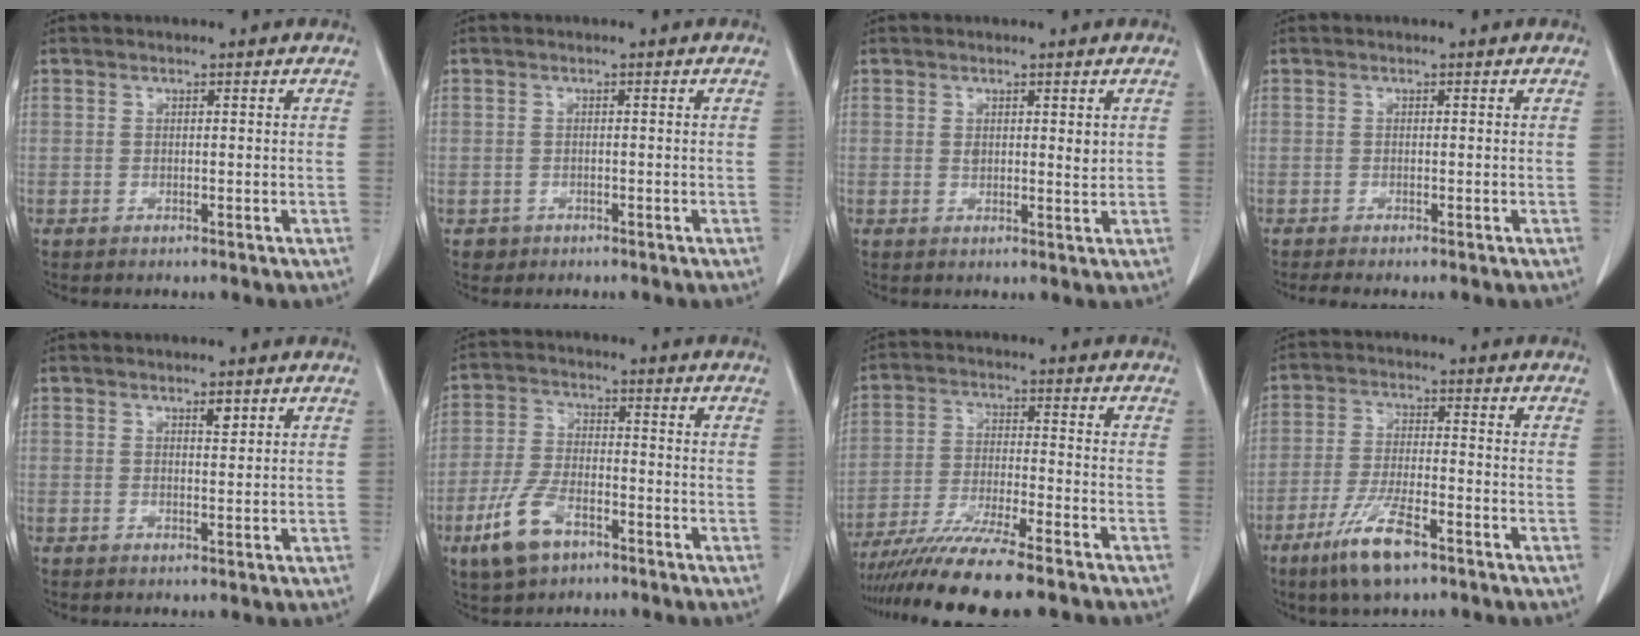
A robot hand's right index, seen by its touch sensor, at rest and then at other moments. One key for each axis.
{"total": 1.3, "fx": -0.6, "fy": 1.1, "fz": -0.2, "tx": -0.001, "ty": 0.005, "tz": -0.006}
{"total": 2.2, "fx": 0.8, "fy": 0.9, "fz": 1.8, "tx": -0.027, "ty": -0.008, "tz": 0.013}
{"total": 2.0, "fx": -1.7, "fy": 0.0, "fz": 1.0, "tx": -0.014, "ty": -0.005, "tz": -0.025}
{"total": 1.3, "fx": 0.9, "fy": 0.3, "fz": 1.0, "tx": -0.018, "ty": -0.004, "tz": 0.015}
{"total": 8.6, "fx": -4.8, "fy": 3.9, "fz": 5.9, "tx": -0.137, "ty": -0.003, "tz": -0.086}
{"total": 13.8, "fx": -11.5, "fy": 0.0, "fz": 7.7, "tx": -0.125, "ty": -0.035, "tz": -0.190}
{"total": 9.0, "fx": -5.5, "fy": 1.7, "fz": 6.9, "tx": -0.136, "ty": -0.017, "tz": -0.096}